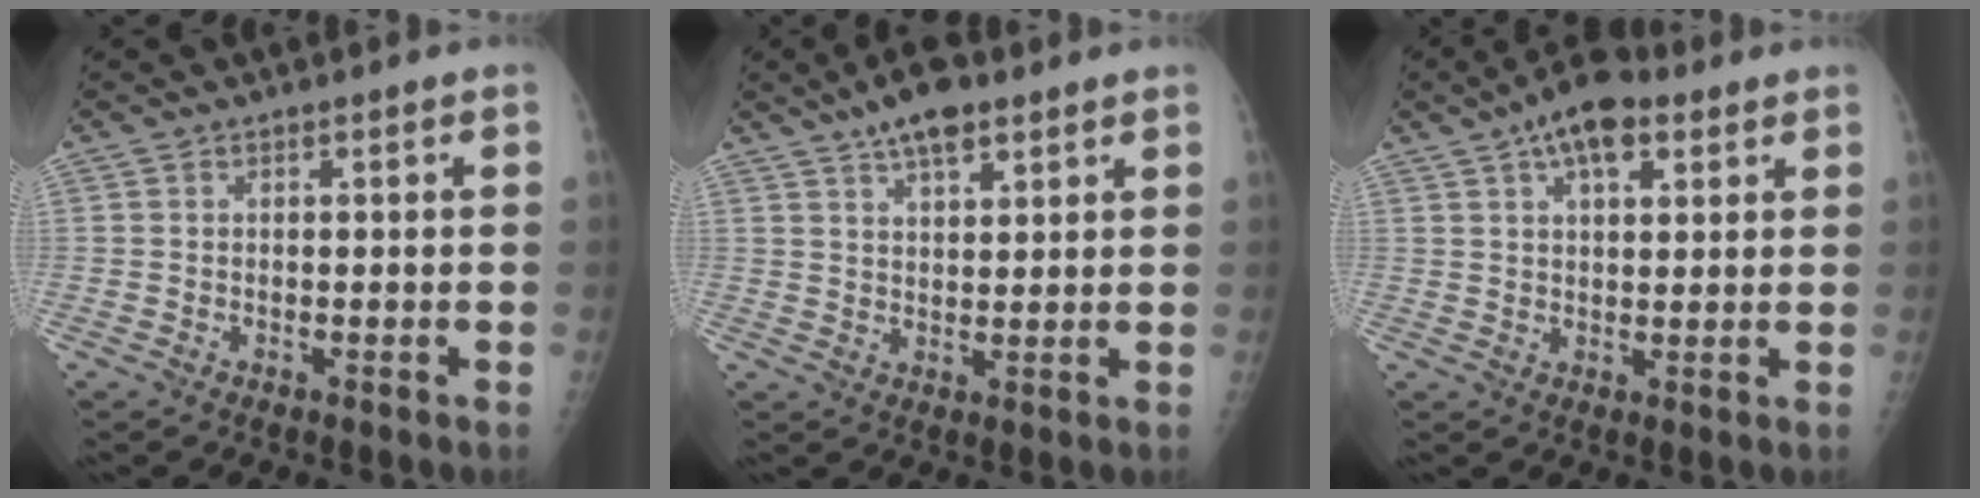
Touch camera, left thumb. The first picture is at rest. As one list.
[{"total": 8.1, "force": [5.4, 3.3, 5.1], "torque": [-0.065, -0.014, 0.090]}, {"total": 10.1, "force": [5.5, 5.0, 6.9], "torque": [-0.089, 0.002, 0.087]}]